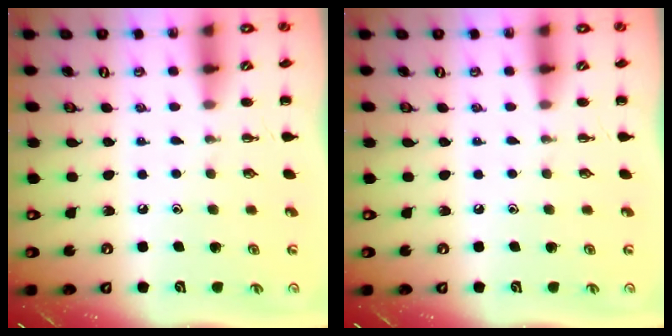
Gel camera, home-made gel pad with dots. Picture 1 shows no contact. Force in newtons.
{"total": 0.0}